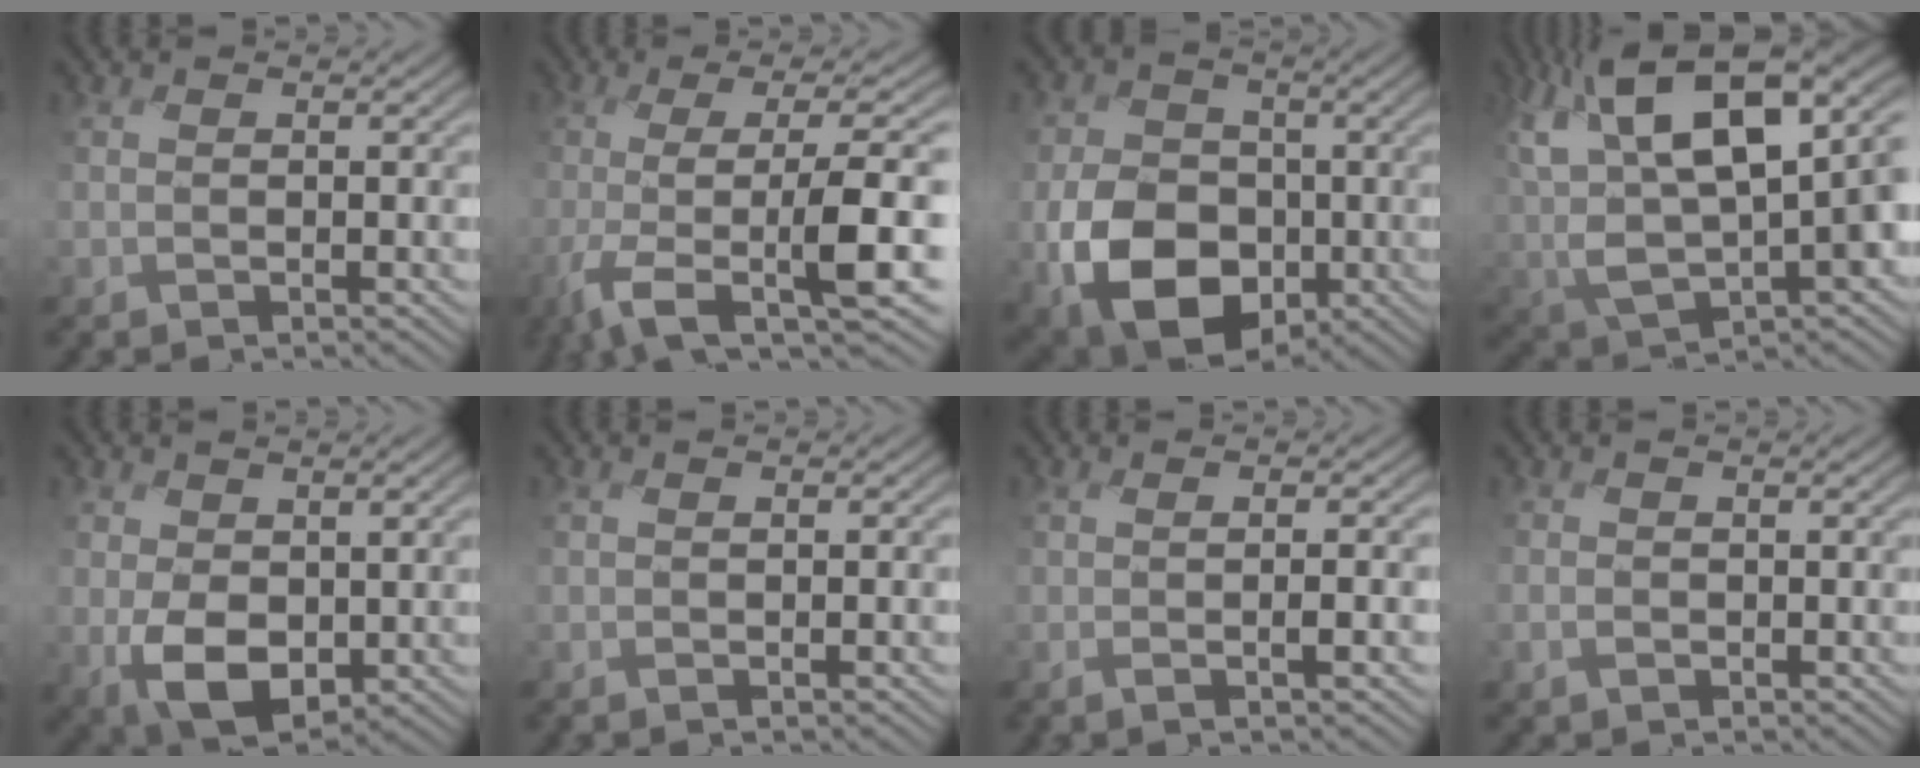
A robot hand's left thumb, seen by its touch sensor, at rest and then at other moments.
{"total": 11.2, "force": [-3.7, 1.9, 10.3], "torque": [-0.171, -0.001, -0.071]}
{"total": 11.9, "force": [-4.3, 8.7, 7.0], "torque": [-0.141, -0.028, -0.091]}
{"total": 18.6, "force": [5.0, 10.1, 14.8], "torque": [-0.280, 0.005, 0.087]}
{"total": 6.3, "force": [-0.6, 4.2, 4.8], "torque": [-0.110, -0.017, -0.013]}
{"total": 0.6, "force": [-0.1, -0.1, 0.6], "torque": [-0.007, 0.002, -0.003]}
{"total": 2.6, "force": [-0.5, -0.1, 2.6], "torque": [-0.039, 0.010, -0.019]}
{"total": 0.8, "force": [-0.4, 0.6, 0.4], "torque": [-0.009, -0.002, -0.008]}